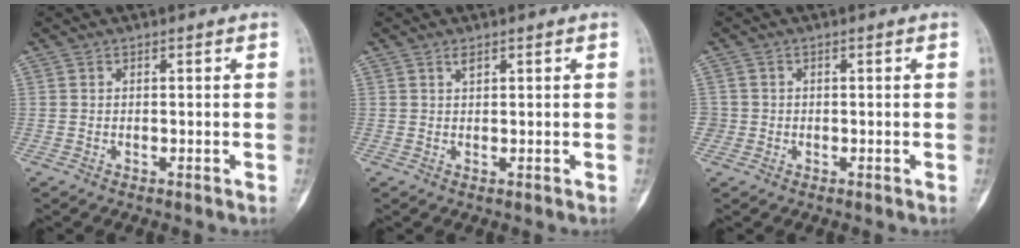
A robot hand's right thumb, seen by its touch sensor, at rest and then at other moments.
{"total": 1.0, "force": [0.7, 0.3, 0.7], "torque": [-0.008, -0.003, 0.013]}
{"total": 1.8, "force": [-0.4, 1.8, 0.0], "torque": [0.013, 0.008, -0.011]}